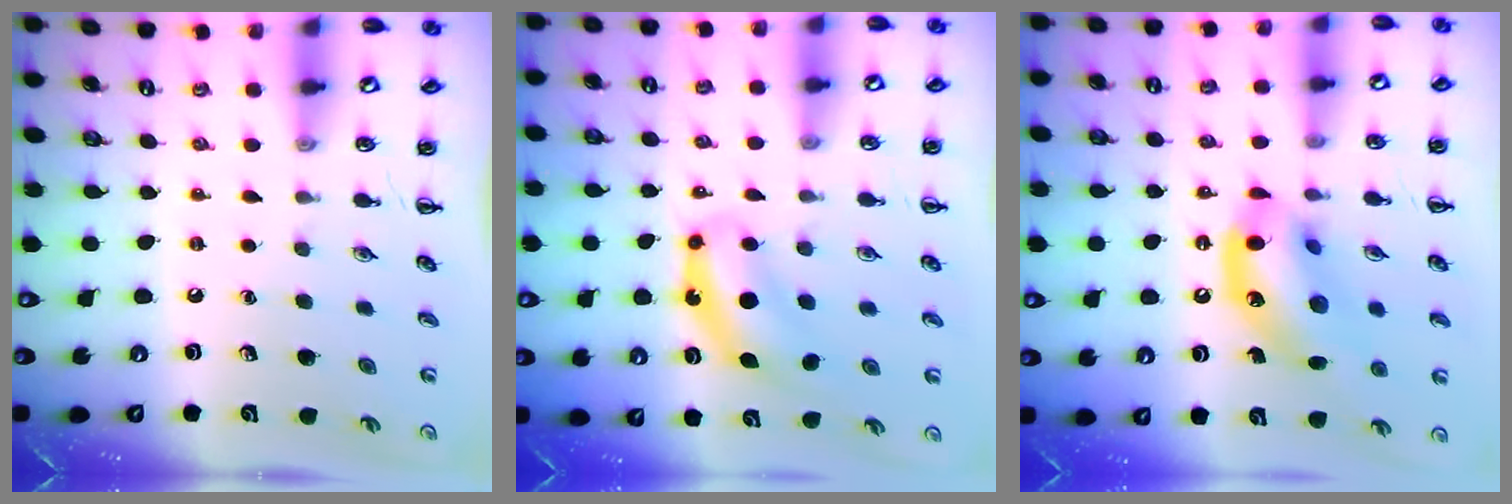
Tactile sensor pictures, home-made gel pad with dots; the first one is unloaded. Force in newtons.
{"total": 7.4, "press": 7.4, "slide": 0.2}
{"total": 15.2, "press": 14.7, "slide": 3.8}